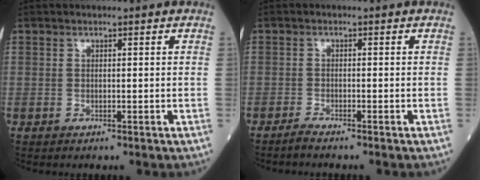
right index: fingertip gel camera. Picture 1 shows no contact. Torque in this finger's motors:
{"motor_torque": [-0.10, -0.05, 0.09, -0.01]}